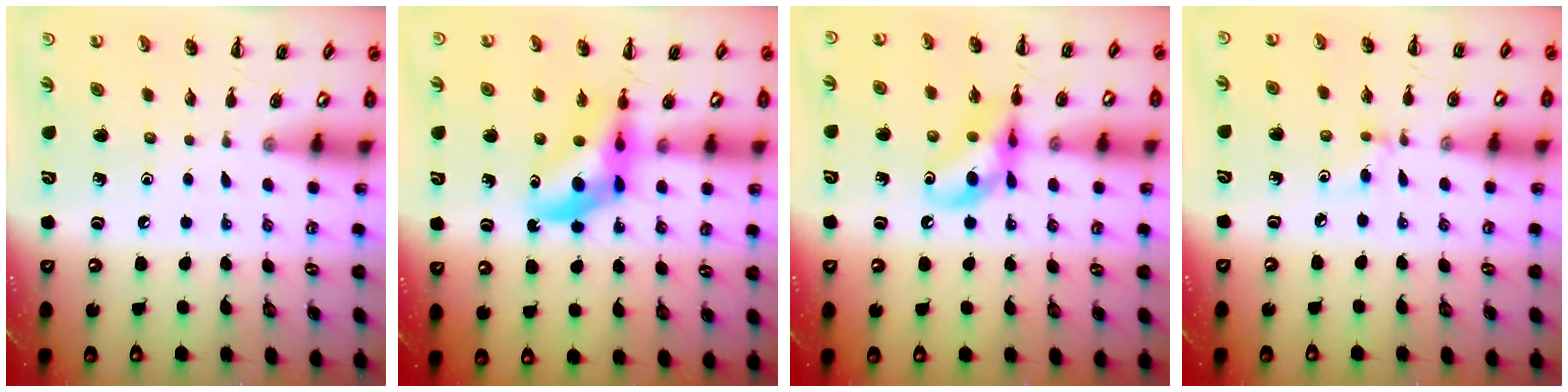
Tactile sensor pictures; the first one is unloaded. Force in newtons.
{"total": 8.7, "press": 8.3, "slide": 2.7}
{"total": 12.3, "press": 12.1, "slide": 2.1}
{"total": 4.4, "press": 4.2, "slide": 1.5}